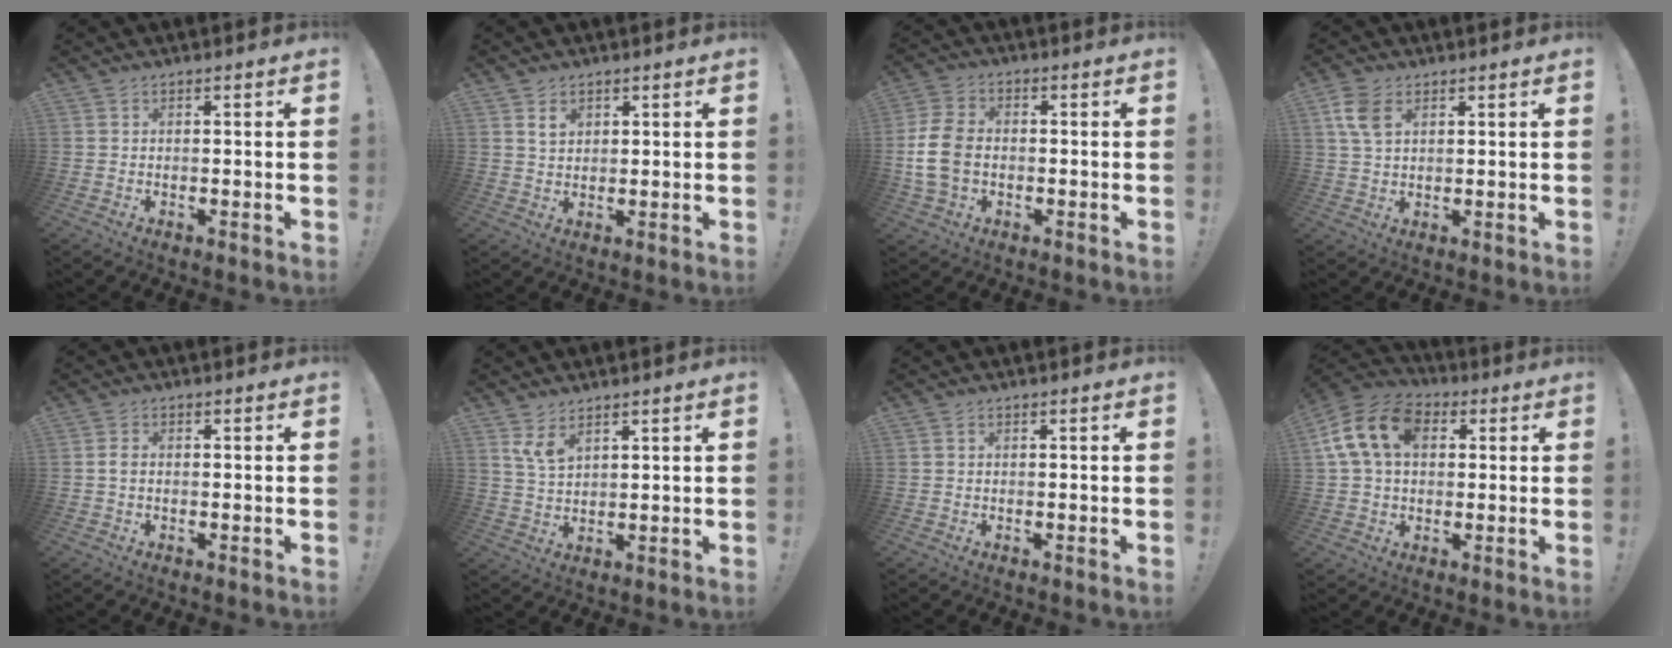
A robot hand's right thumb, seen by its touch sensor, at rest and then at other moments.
{"total": 3.7, "force": [1.9, 2.5, 2.0], "torque": [-0.023, -0.005, 0.032]}
{"total": 11.4, "force": [-1.6, 8.2, 7.7], "torque": [-0.156, 0.013, -0.023]}
{"total": 7.2, "force": [3.1, 4.5, 4.7], "torque": [-0.089, -0.002, 0.060]}
{"total": 1.6, "force": [-0.3, 1.0, 1.2], "torque": [-0.029, 0.008, -0.003]}
{"total": 5.8, "force": [4.0, 2.7, 3.3], "torque": [-0.055, -0.021, 0.075]}
{"total": 0.0}
{"total": 16.4, "force": [4.7, 11.5, 10.7], "torque": [-0.188, 0.002, 0.092]}